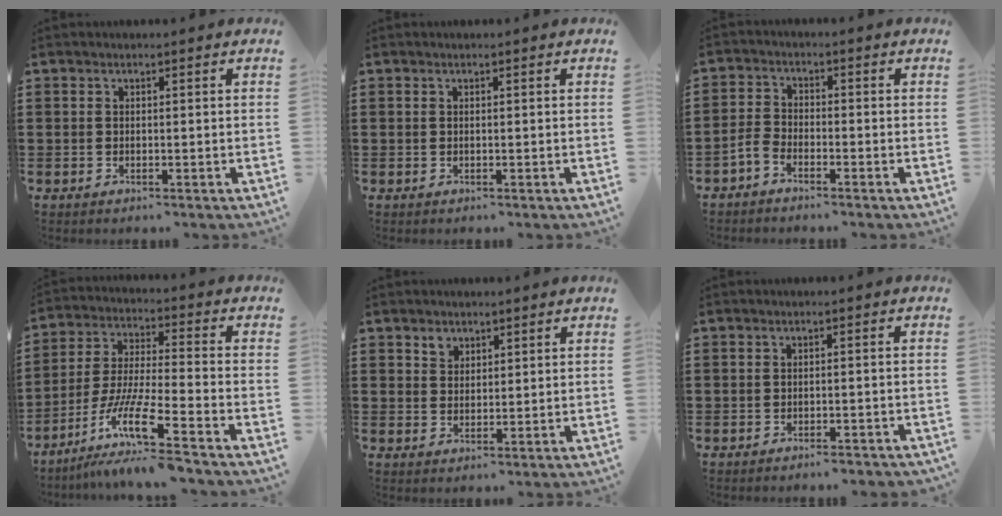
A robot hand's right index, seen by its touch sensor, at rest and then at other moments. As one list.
[{"total": 0.0}, {"total": 2.5, "force": [-2.3, 0.6, 0.7], "torque": [-0.024, 0.004, -0.049]}, {"total": 11.8, "force": [-8.2, 0.9, 8.5], "torque": [-0.182, -0.008, -0.165]}, {"total": 2.1, "force": [1.4, 1.5, 0.4], "torque": [-0.005, 0.001, 0.026]}, {"total": 1.6, "force": [-1.6, 0.1, 0.4], "torque": [-0.010, 0.000, -0.032]}]